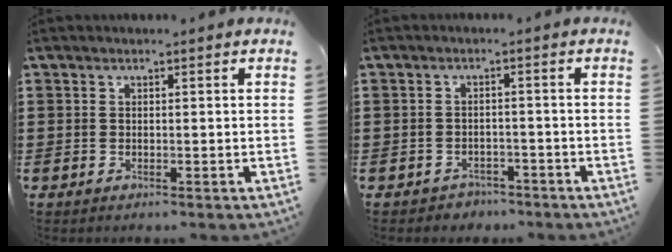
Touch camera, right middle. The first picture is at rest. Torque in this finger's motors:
{"motor_torque": [-0.31, 0.28, 0.00, 0.00]}